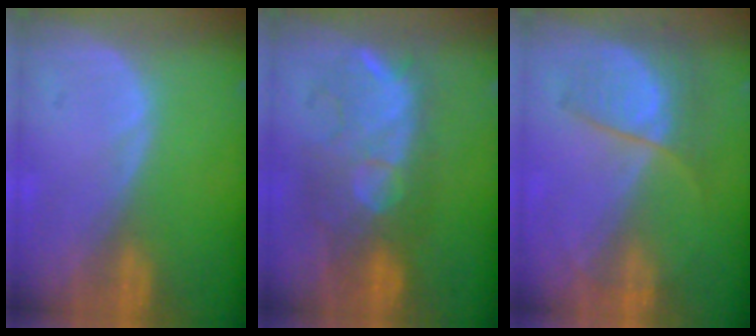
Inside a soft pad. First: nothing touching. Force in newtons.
{"total": 9.0, "press": 9.0, "slide": 1.2}
{"total": 6.8, "press": 6.0, "slide": 3.3}